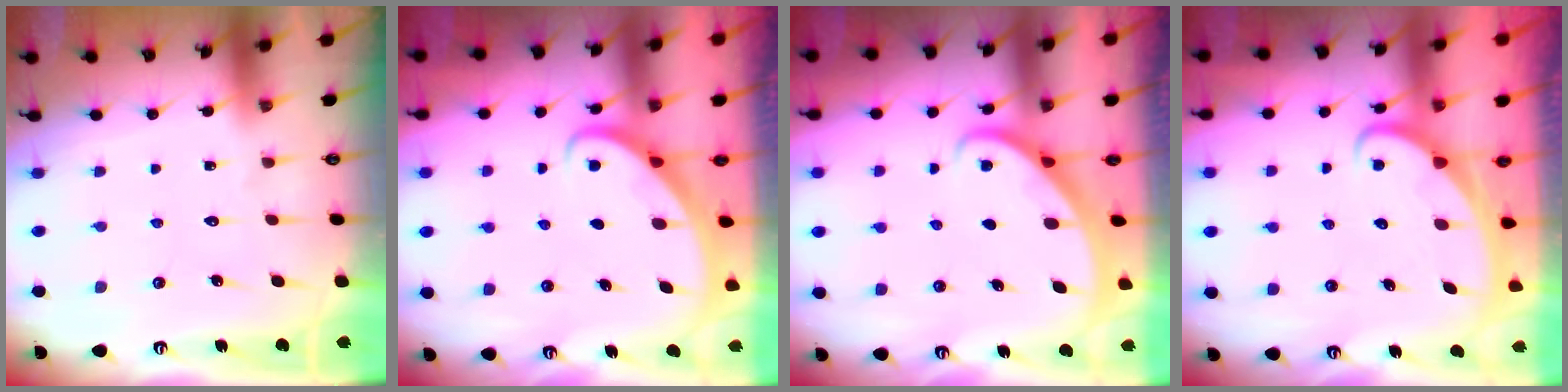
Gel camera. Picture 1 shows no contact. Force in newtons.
{"total": 2.9, "press": 2.9, "slide": 0.2}
{"total": 1.9, "press": 1.9, "slide": 0.2}
{"total": 2.5, "press": 2.5, "slide": 0.3}